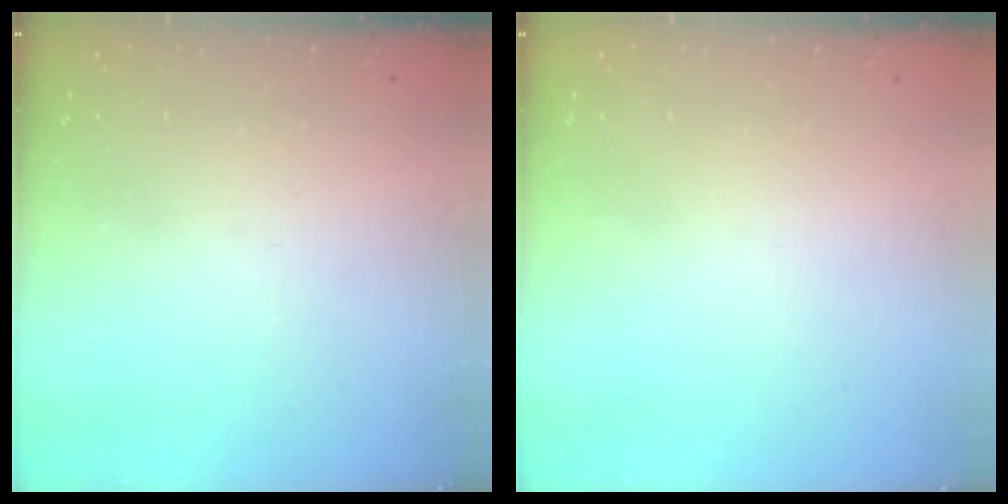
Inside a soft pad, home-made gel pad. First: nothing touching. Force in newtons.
{"total": 1.5, "press": 1.5, "slide": 0.1}